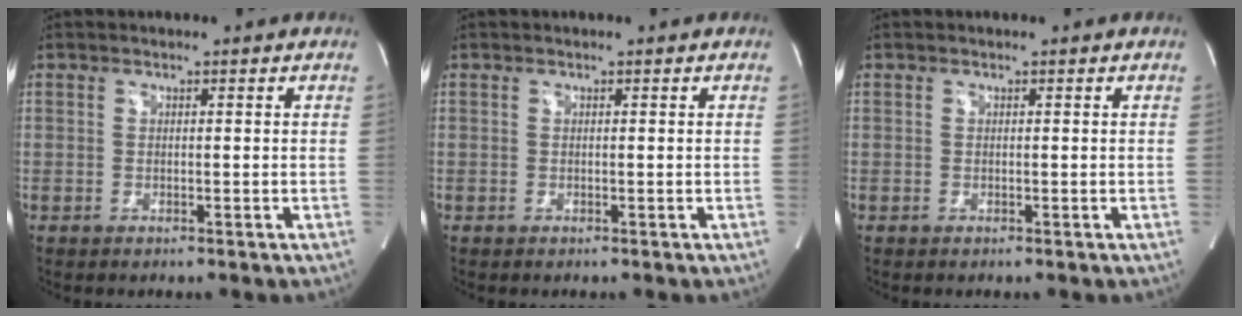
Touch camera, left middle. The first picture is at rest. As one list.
[{"total": 0.0}, {"total": 0.0}]